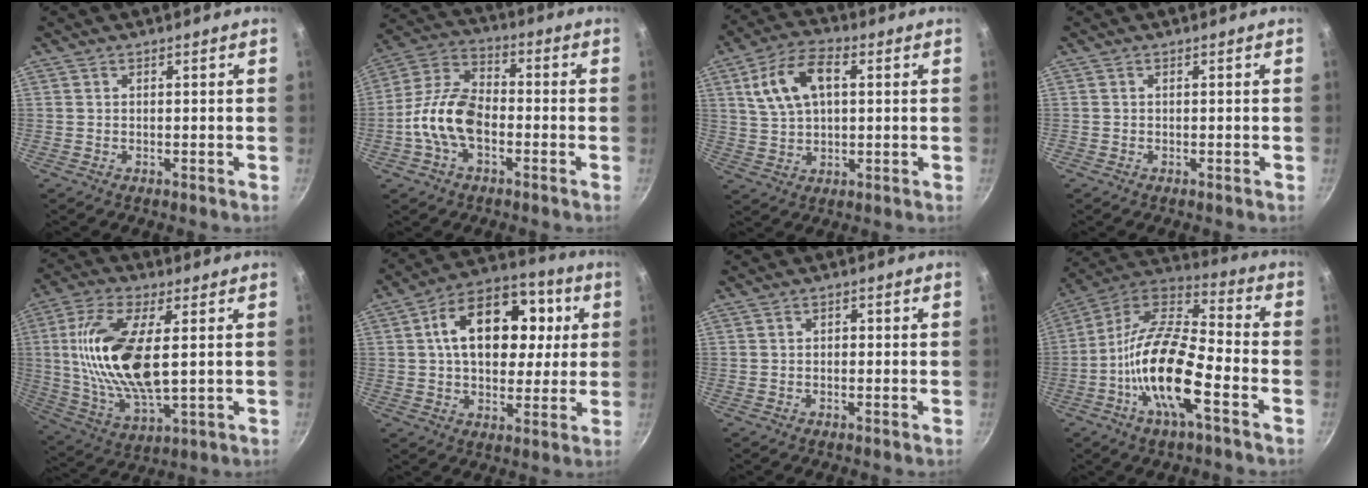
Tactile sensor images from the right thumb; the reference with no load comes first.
{"total": 12.5, "force": [-3.1, 7.5, 9.5], "torque": [-0.164, 0.044, -0.074]}
{"total": 11.8, "force": [3.3, 6.8, 9.1], "torque": [-0.156, 0.015, 0.057]}
{"total": 0.0}
{"total": 18.8, "force": [2.6, 8.0, 16.8], "torque": [-0.334, -0.007, 0.050]}
{"total": 19.8, "force": [4.1, 13.3, 14.0], "torque": [-0.186, 0.016, 0.049]}
{"total": 1.2, "force": [0.0, 0.9, 0.8], "torque": [-0.009, 0.006, -0.002]}
{"total": 19.0, "force": [-6.7, 6.7, 16.5], "torque": [-0.305, 0.045, -0.146]}